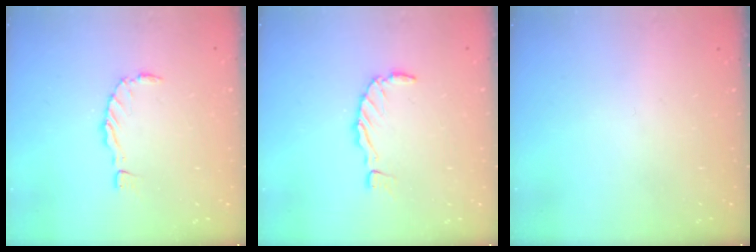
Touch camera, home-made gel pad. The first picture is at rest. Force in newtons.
{"total": 1.5, "press": 1.4, "slide": 0.3}
{"total": 0.0}